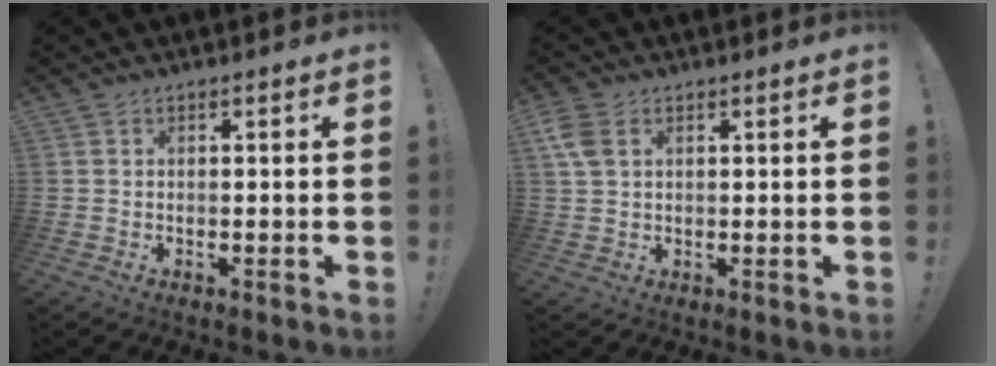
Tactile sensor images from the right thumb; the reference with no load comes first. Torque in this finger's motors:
{"motor_torque": [-0.75, -0.62, -0.63, 0.64, 0.00]}